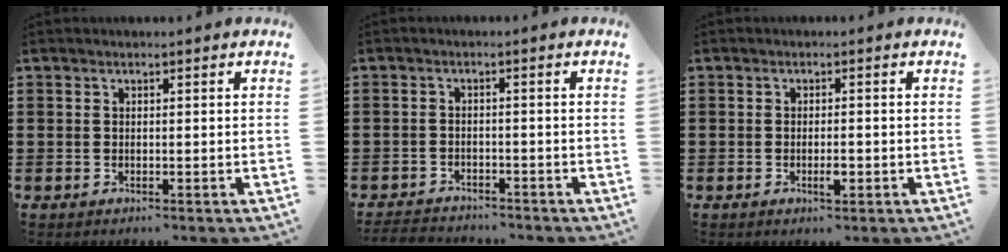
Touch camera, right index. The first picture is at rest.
{"total": 2.5, "force": [-2.5, 0.3, 0.0], "torque": [-0.007, -0.001, -0.053]}
{"total": 2.4, "force": [-0.8, 0.7, 2.2], "torque": [-0.038, 0.001, -0.015]}